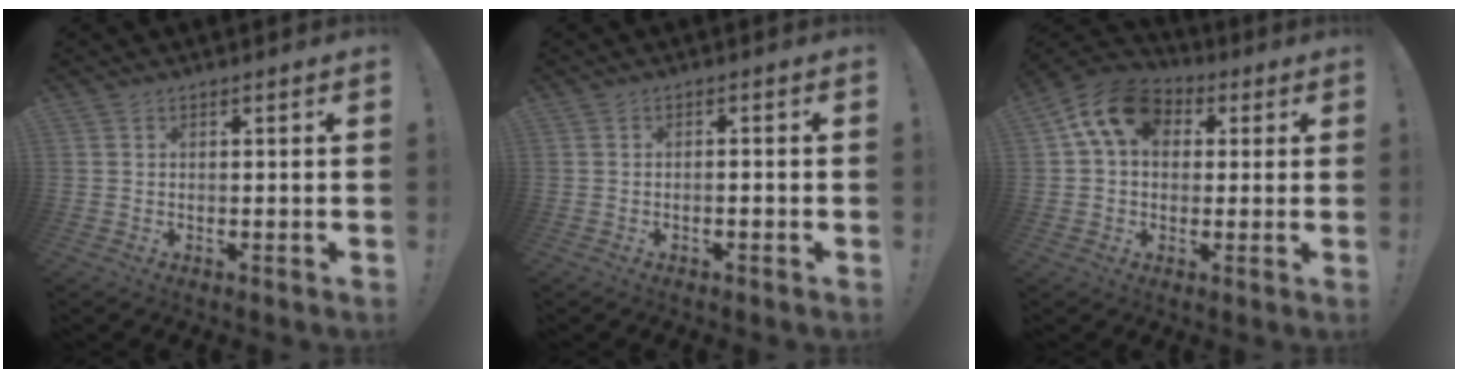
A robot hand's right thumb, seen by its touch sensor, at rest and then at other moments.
{"total": 1.3, "force": [-1.0, 0.1, 0.8], "torque": [-0.012, 0.000, -0.018]}
{"total": 13.0, "force": [4.2, 9.5, 7.9], "torque": [-0.127, 0.002, 0.084]}